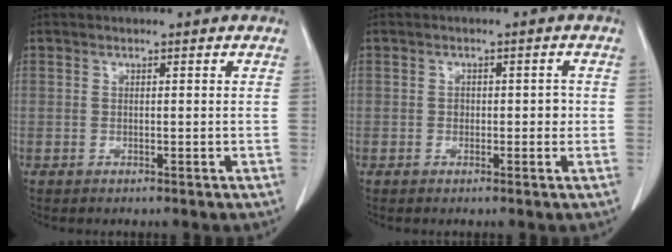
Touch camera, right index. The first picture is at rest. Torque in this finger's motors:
{"motor_torque": [0.23, -0.17, 0.00, 0.00]}